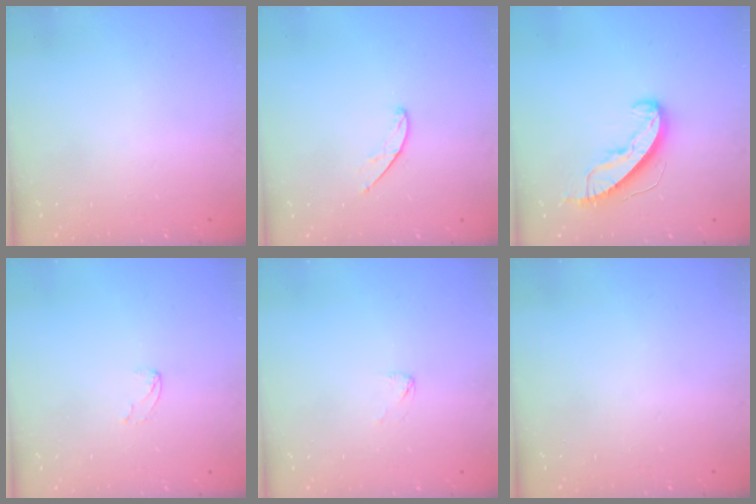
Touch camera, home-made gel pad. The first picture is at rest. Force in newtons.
{"total": 5.5, "press": 5.5, "slide": 0.5}
{"total": 9.9, "press": 9.8, "slide": 0.5}
{"total": 2.4, "press": 2.4, "slide": 0.2}
{"total": 1.9, "press": 1.9, "slide": 0.1}
{"total": 0.0}